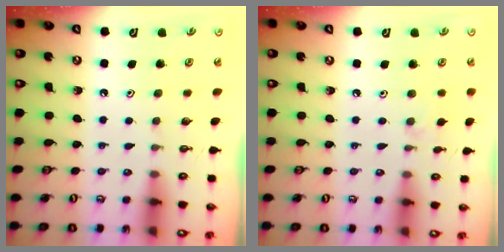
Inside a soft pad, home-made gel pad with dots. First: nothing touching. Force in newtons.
{"total": 3.8, "press": 3.7, "slide": 0.6}